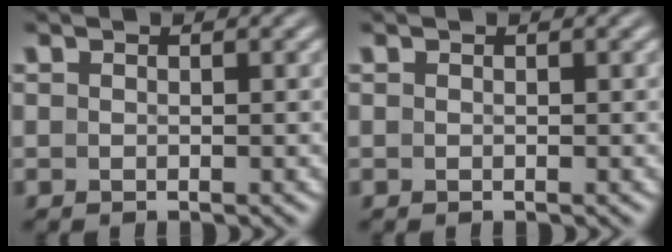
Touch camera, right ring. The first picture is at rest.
{"total": 0.0}